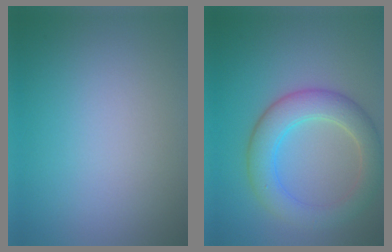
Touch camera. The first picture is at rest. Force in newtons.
{"total": 5.4, "press": 5.4, "slide": 0.3}